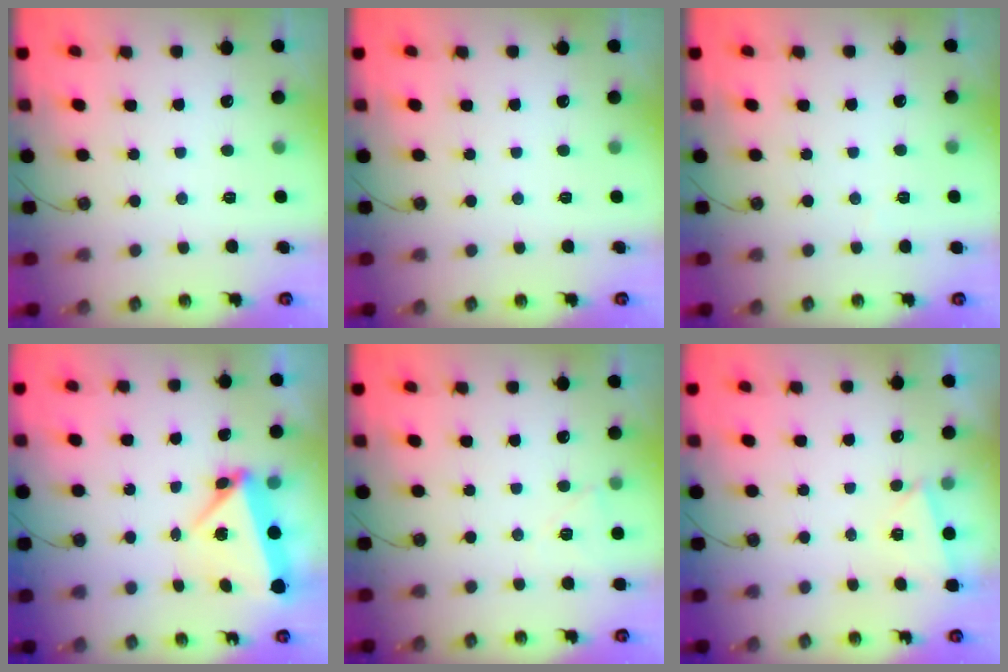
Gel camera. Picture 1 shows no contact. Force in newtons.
{"total": 0.0}
{"total": 1.6, "press": 1.4, "slide": 0.7}
{"total": 5.6, "press": 5.6, "slide": 0.6}
{"total": 8.8, "press": 5.7, "slide": 6.7}
{"total": 2.8, "press": 1.5, "slide": 2.3}